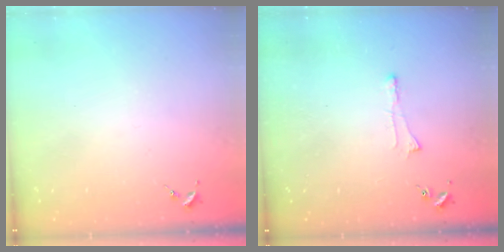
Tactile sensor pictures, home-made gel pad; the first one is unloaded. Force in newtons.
{"total": 4.3, "press": 4.3, "slide": 0.5}